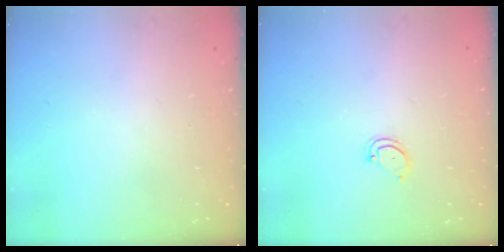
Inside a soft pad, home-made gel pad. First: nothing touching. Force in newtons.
{"total": 2.8, "press": 2.8, "slide": 0.2}